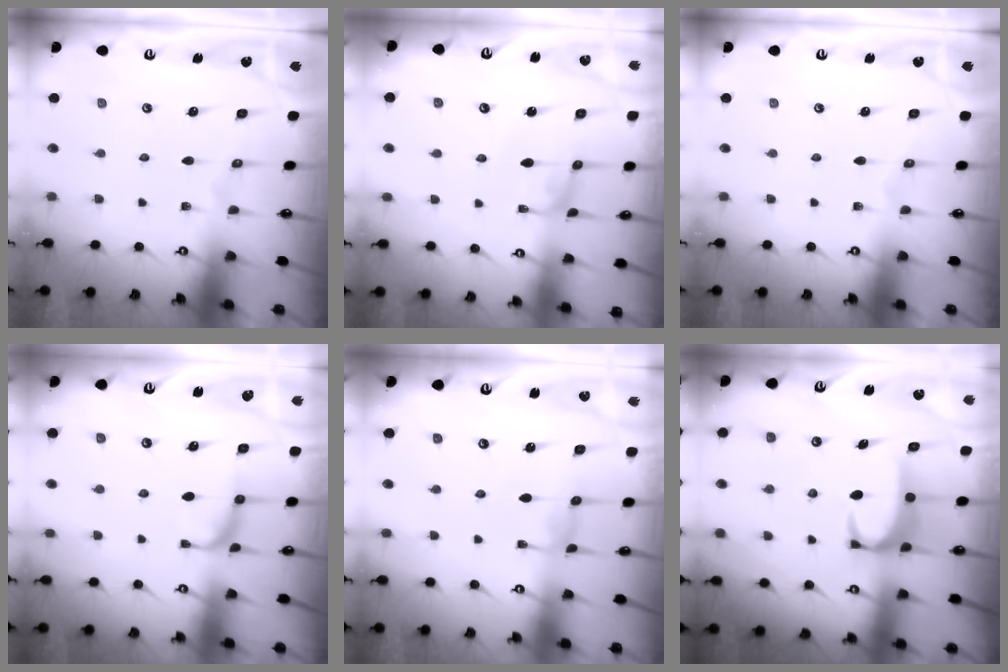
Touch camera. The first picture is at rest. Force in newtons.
{"total": 1.5, "press": 1.4, "slide": 0.1}
{"total": 0.0}
{"total": 1.7, "press": 1.6, "slide": 0.7}
{"total": 1.6, "press": 1.6, "slide": 0.3}
{"total": 2.9, "press": 2.9, "slide": 0.3}